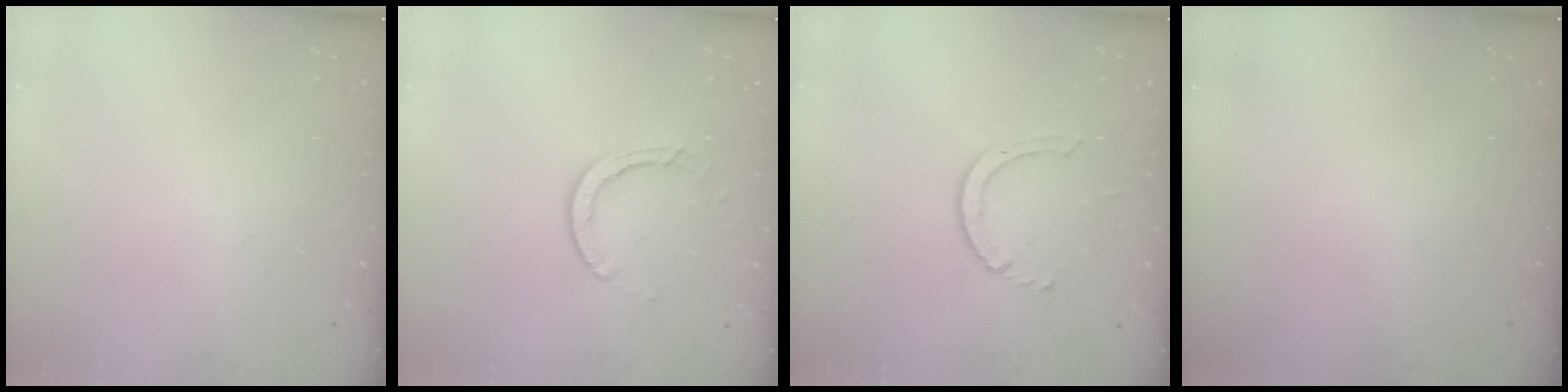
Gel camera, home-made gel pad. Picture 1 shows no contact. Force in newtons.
{"total": 5.6, "press": 5.6, "slide": 0.2}
{"total": 4.2, "press": 4.2, "slide": 0.3}
{"total": 0.0}